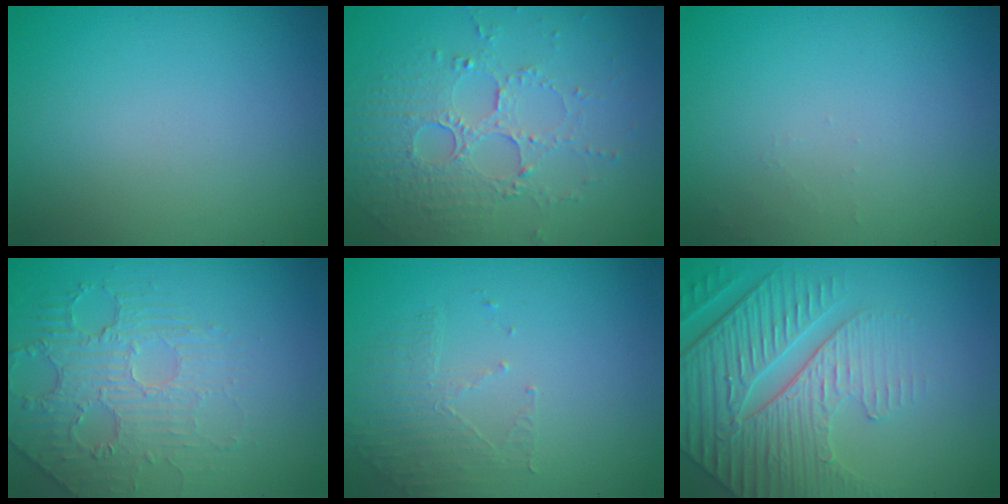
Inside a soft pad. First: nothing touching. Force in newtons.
{"total": 5.3, "press": 3.7, "slide": 3.9}
{"total": 0.7, "press": 0.7, "slide": 0.1}
{"total": 2.9, "press": 2.4, "slide": 1.6}
{"total": 1.7, "press": 0.9, "slide": 1.4}
{"total": 5.7, "press": 5.1, "slide": 2.6}